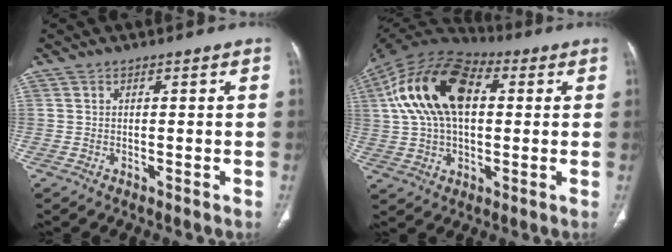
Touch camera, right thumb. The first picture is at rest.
{"total": 19.7, "force": [4.1, 11.5, 15.5], "torque": [-0.284, 0.025, 0.063]}